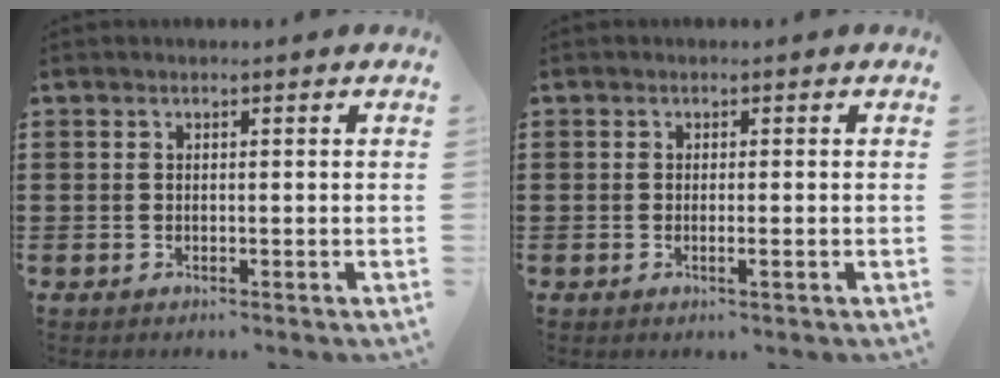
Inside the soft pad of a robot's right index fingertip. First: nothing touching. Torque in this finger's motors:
{"motor_torque": [-0.16, 0.35, -0.01, 0.00]}